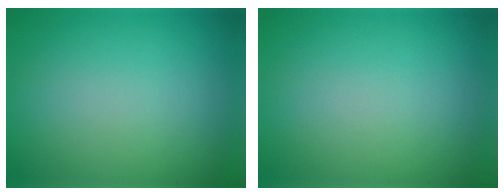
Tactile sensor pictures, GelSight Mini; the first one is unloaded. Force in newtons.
{"total": 0.0}